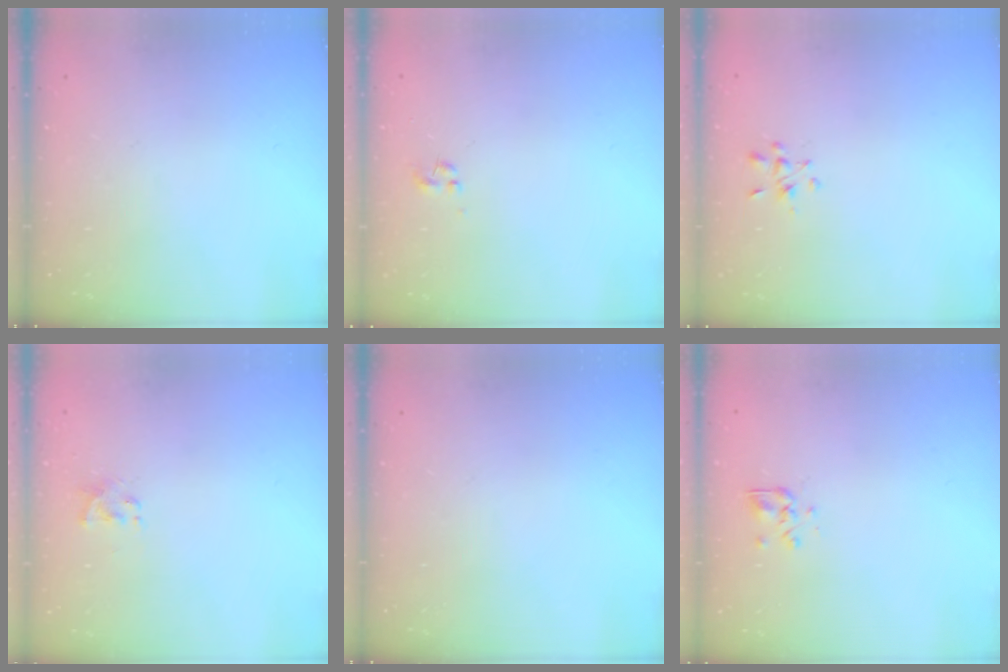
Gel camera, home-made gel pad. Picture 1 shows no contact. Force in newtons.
{"total": 0.0}
{"total": 2.6, "press": 2.5, "slide": 0.7}
{"total": 1.3, "press": 1.3, "slide": 0.3}
{"total": 0.0}
{"total": 2.9, "press": 2.6, "slide": 1.3}